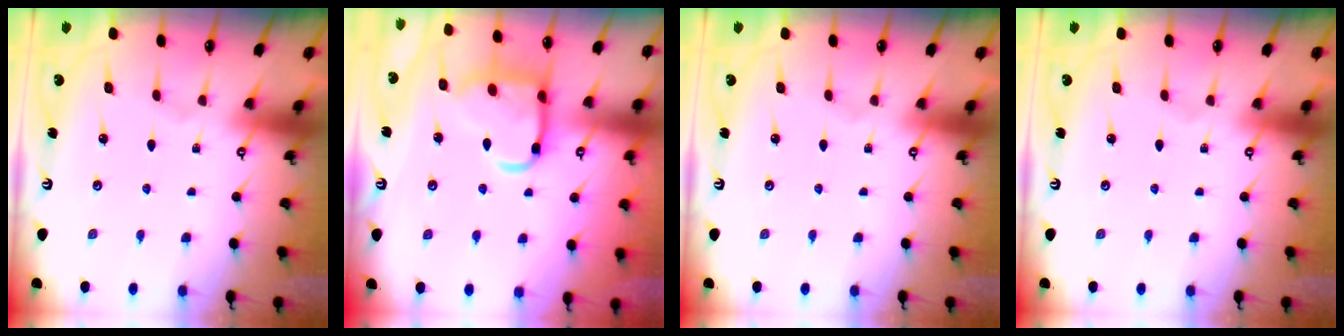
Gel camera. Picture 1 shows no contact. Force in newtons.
{"total": 16.1, "press": 16.0, "slide": 1.3}
{"total": 0.0}
{"total": 0.0}